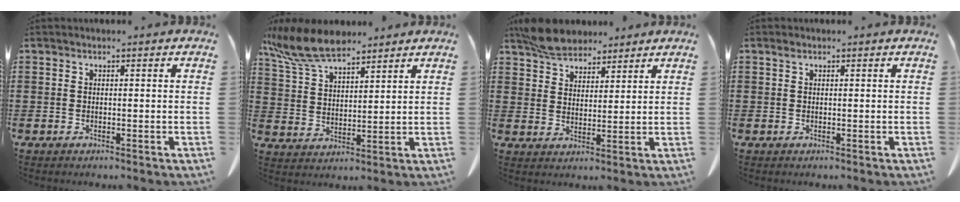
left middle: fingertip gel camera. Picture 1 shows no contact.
{"total": 9.5, "force": [7.5, 2.7, 5.2], "torque": [-0.135, -0.022, 0.138]}
{"total": 6.2, "force": [5.5, 2.3, 1.7], "torque": [-0.052, -0.006, 0.108]}
{"total": 0.6, "force": [0.3, 0.4, 0.3], "torque": [-0.008, 0.002, 0.007]}